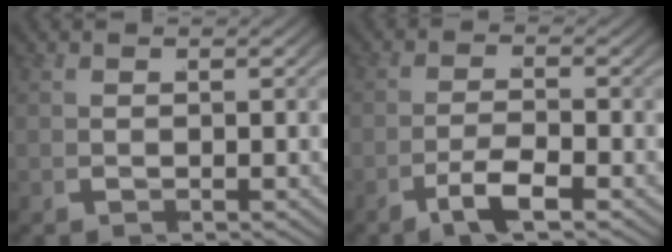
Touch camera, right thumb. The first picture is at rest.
{"total": 2.6, "force": [-2.2, 0.5, 1.3], "torque": [-0.028, -0.005, -0.047]}